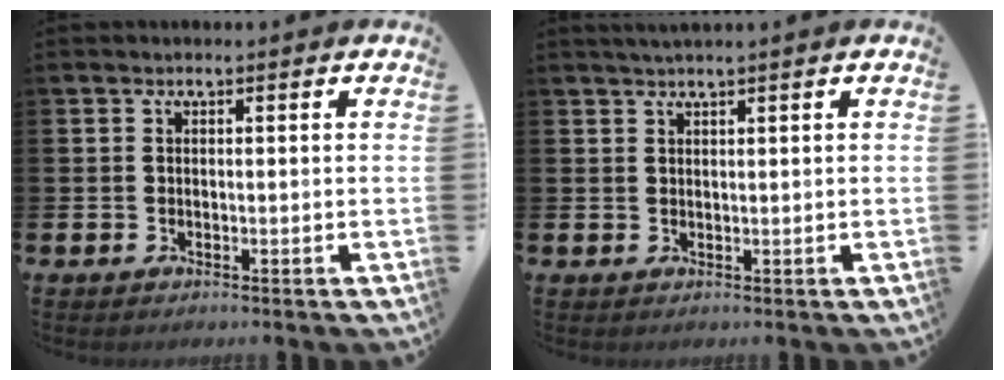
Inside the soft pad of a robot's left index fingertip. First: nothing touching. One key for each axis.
{"total": 1.4, "fx": 1.2, "fy": -0.2, "fz": 0.6, "tx": -0.011, "ty": 0.001, "tz": 0.022}